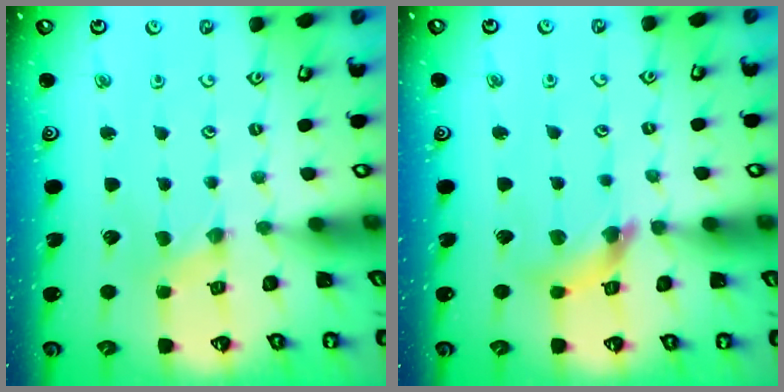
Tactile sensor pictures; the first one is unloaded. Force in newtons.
{"total": 7.8, "press": 7.7, "slide": 0.7}